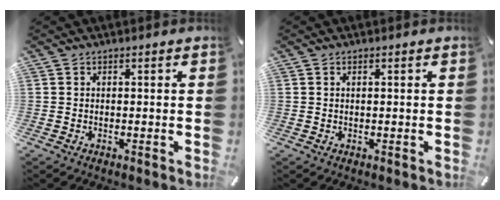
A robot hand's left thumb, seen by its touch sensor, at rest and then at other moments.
{"total": 0.7, "force": [0.2, 0.1, 0.7], "torque": [-0.013, 0.000, 0.003]}